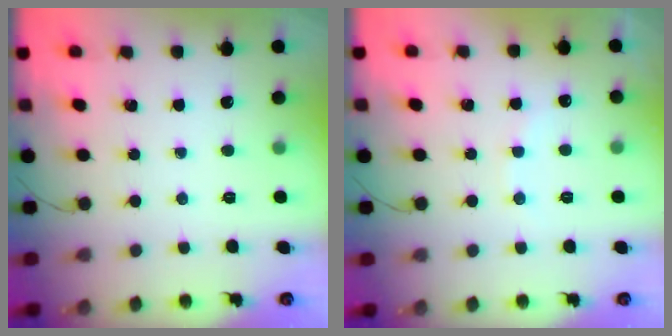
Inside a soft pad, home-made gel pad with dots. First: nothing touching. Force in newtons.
{"total": 6.6, "press": 6.5, "slide": 1.3}